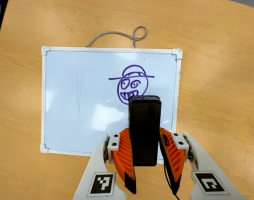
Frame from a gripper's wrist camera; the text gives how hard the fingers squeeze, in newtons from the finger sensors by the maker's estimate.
{"total": 4.5, "left": 3.0, "right": 6.0}